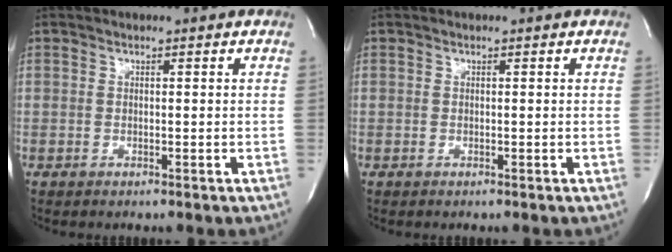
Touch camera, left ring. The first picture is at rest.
{"total": 0.0}